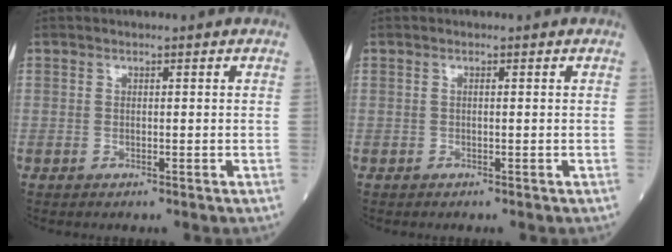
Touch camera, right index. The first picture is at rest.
{"total": 0.5, "force": [0.2, 0.1, 0.5], "torque": [-0.014, -0.001, 0.004]}